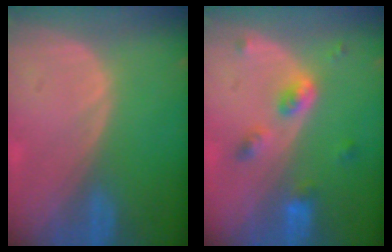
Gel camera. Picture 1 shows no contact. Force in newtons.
{"total": 4.8, "press": 4.4, "slide": 1.8}